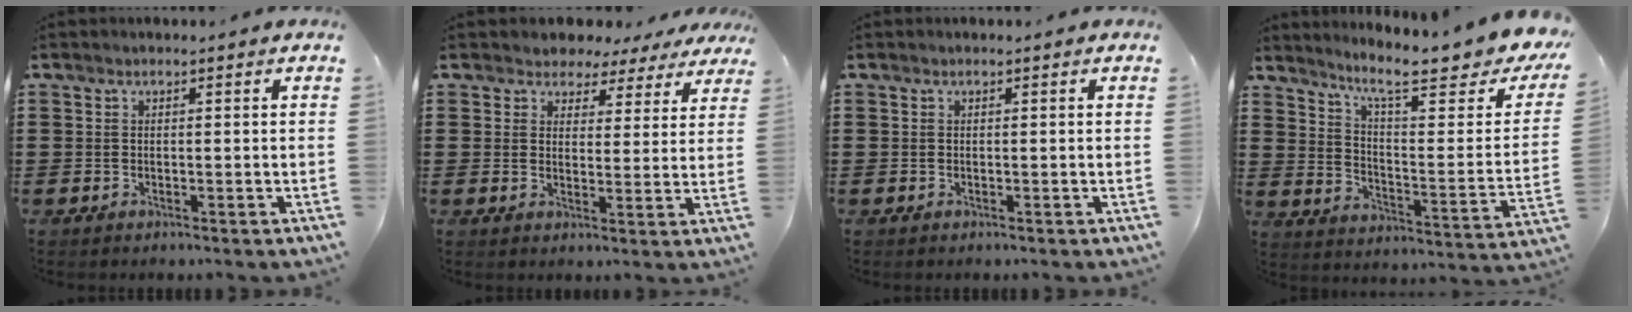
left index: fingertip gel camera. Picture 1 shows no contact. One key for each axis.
{"total": 3.7, "fx": 3.1, "fy": 2.1, "fz": 0.2, "tx": -0.019, "ty": -0.013, "tz": 0.050}
{"total": 0.0}
{"total": 10.3, "fx": 7.9, "fy": 1.1, "fz": 6.4, "tx": -0.132, "ty": -0.058, "tz": 0.124}